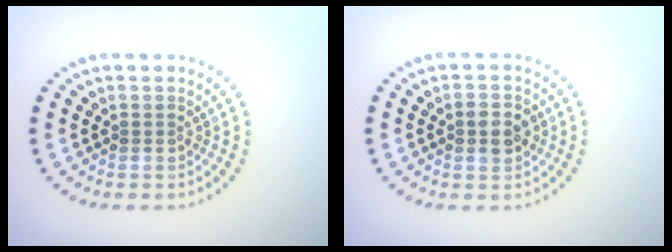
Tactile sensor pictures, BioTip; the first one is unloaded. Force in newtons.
{"total": 2.3, "press": 2.3, "slide": 0.1}